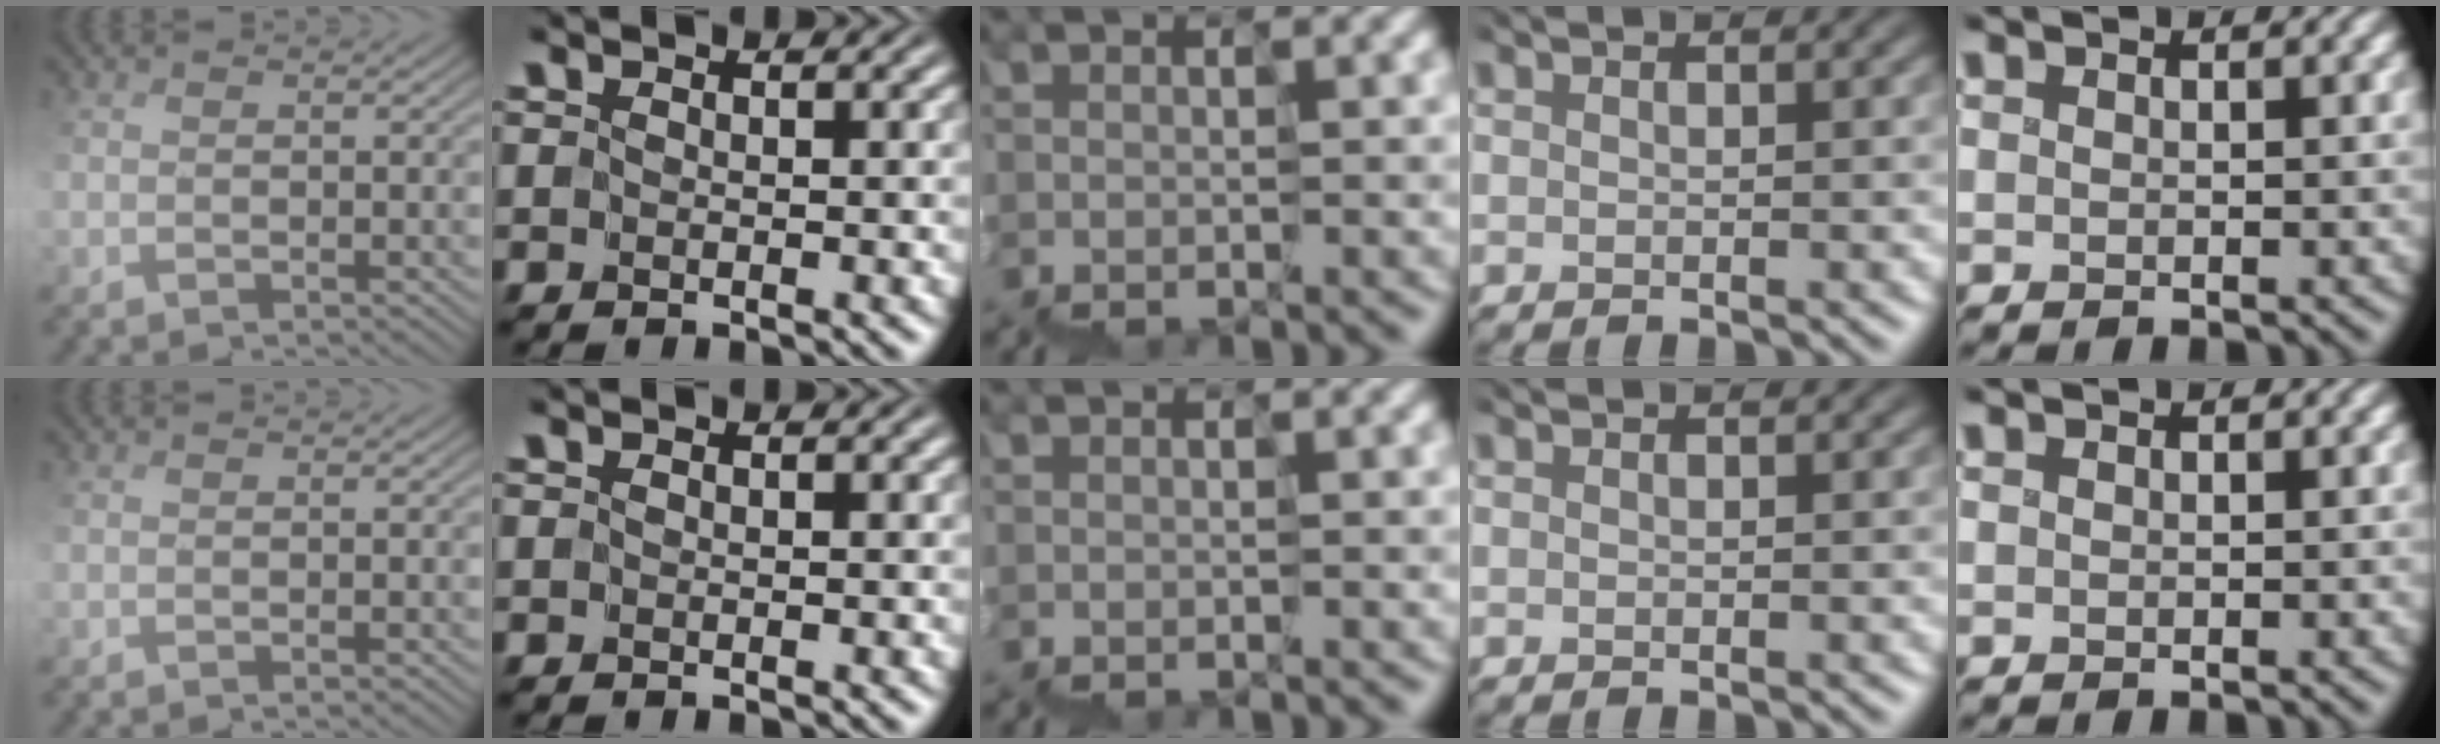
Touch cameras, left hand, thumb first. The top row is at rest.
{}